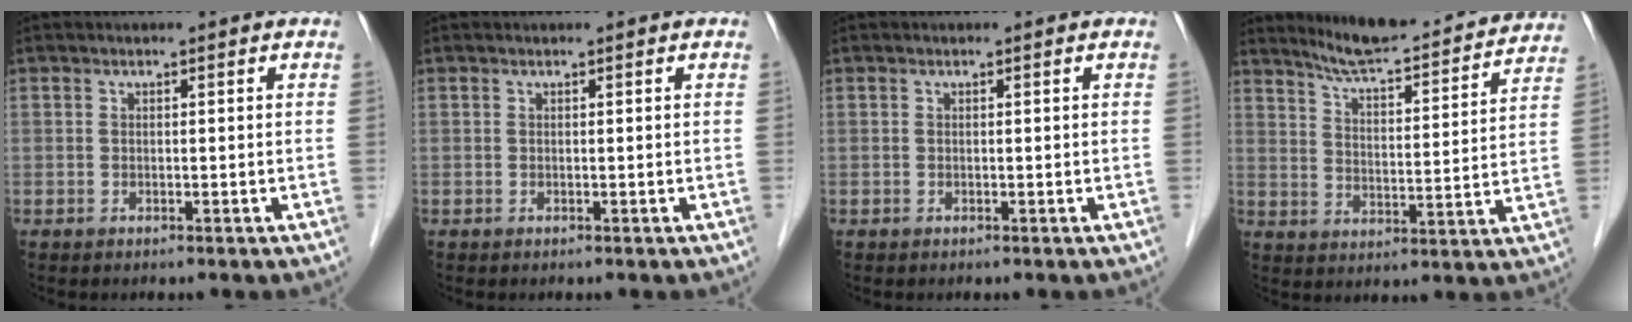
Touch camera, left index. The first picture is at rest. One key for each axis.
{"total": 0.0}
{"total": 0.0}
{"total": 17.9, "fx": 16.8, "fy": 1.8, "fz": 6.0, "tx": -0.090, "ty": -0.019, "tz": 0.228}